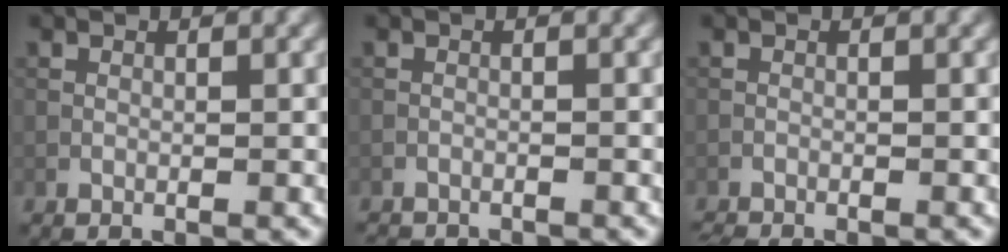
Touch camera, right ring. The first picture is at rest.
{"total": 2.8, "force": [-2.8, 0.2, 0.2], "torque": [-0.013, -0.008, -0.045]}
{"total": 1.5, "force": [-1.5, -0.1, 0.2], "torque": [-0.010, -0.003, -0.031]}